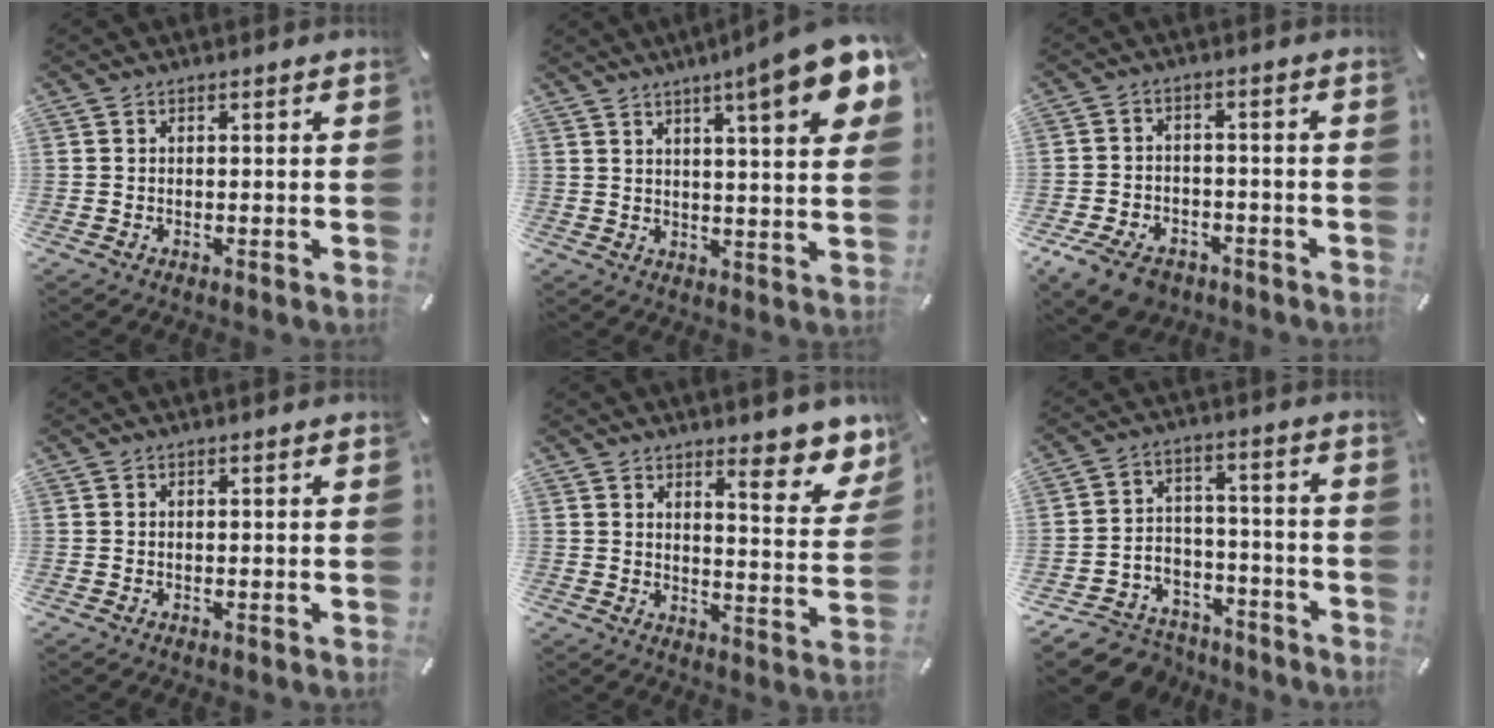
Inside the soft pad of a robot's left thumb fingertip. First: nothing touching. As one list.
[{"total": 12.6, "force": [7.4, 2.0, 10.0], "torque": [-0.139, -0.038, 0.113]}, {"total": 8.2, "force": [-5.4, 4.9, 3.6], "torque": [-0.078, 0.026, -0.100]}, {"total": 0.0}, {"total": 10.0, "force": [7.8, 3.0, 5.5], "torque": [-0.058, -0.066, 0.130]}, {"total": 8.1, "force": [-5.4, 5.9, 1.3], "torque": [-0.022, 0.032, -0.096]}]